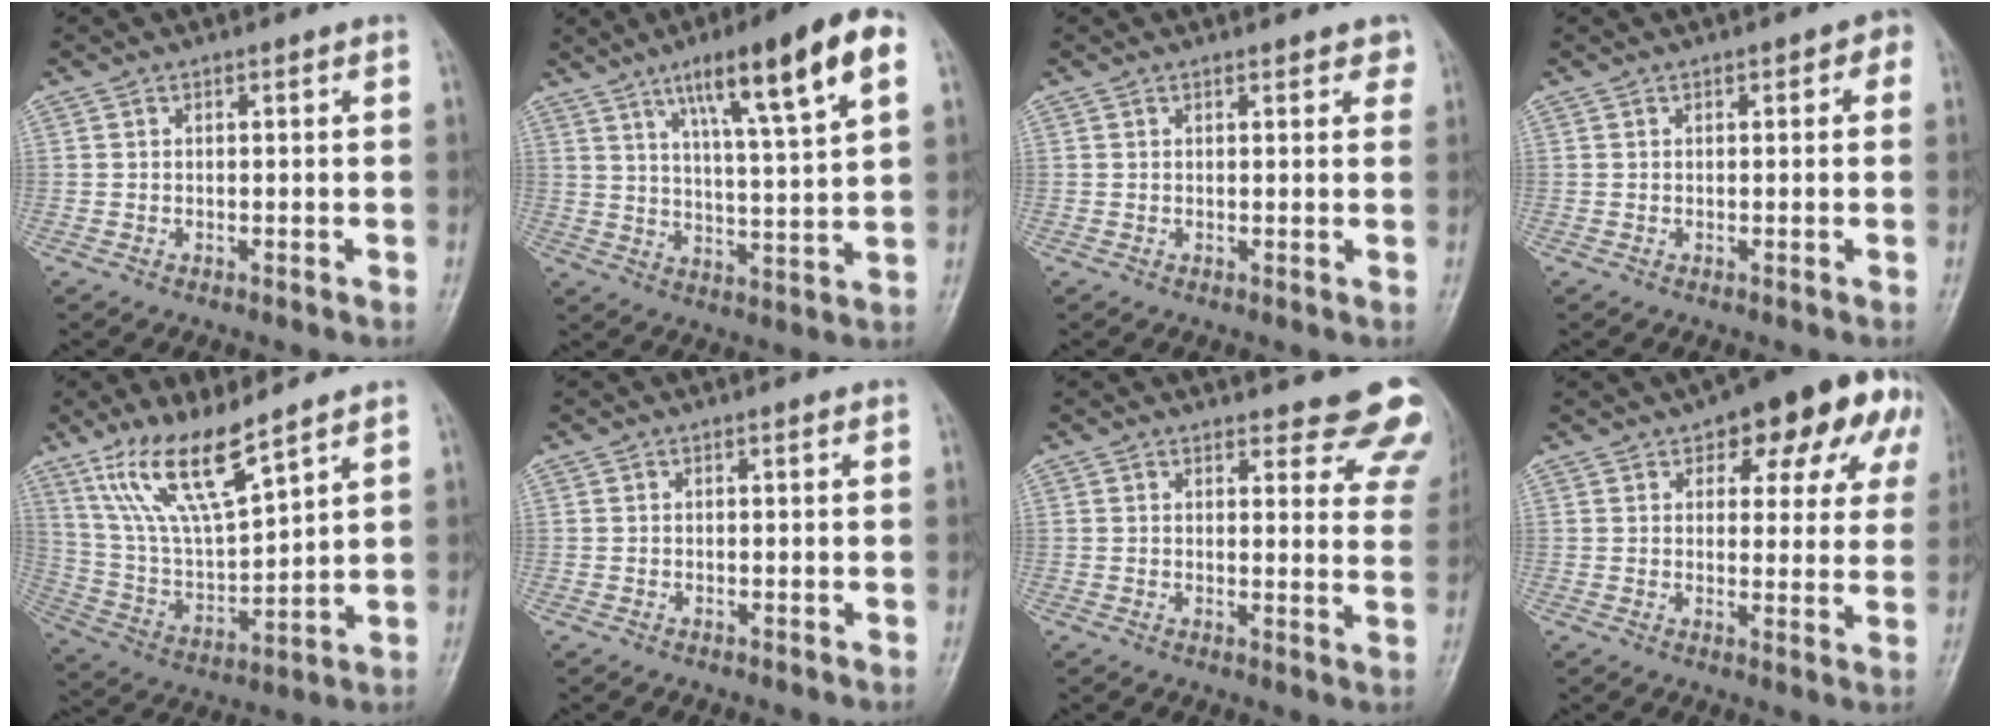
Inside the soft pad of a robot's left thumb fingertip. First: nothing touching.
{"total": 17.3, "force": [8.4, 2.5, 14.9], "torque": [-0.224, -0.017, 0.131]}
{"total": 2.6, "force": [1.7, 1.1, 1.6], "torque": [-0.004, -0.005, 0.017]}
{"total": 3.0, "force": [0.9, 1.4, 2.4], "torque": [-0.020, 0.004, 0.004]}
{"total": 14.1, "force": [9.9, 3.3, 9.5], "torque": [-0.172, -0.052, 0.209]}
{"total": 0.0}
{"total": 13.4, "force": [12.1, 4.1, 3.9], "torque": [0.014, -0.081, 0.107]}
{"total": 17.0, "force": [8.4, 8.0, 12.4], "torque": [-0.107, -0.003, 0.102]}